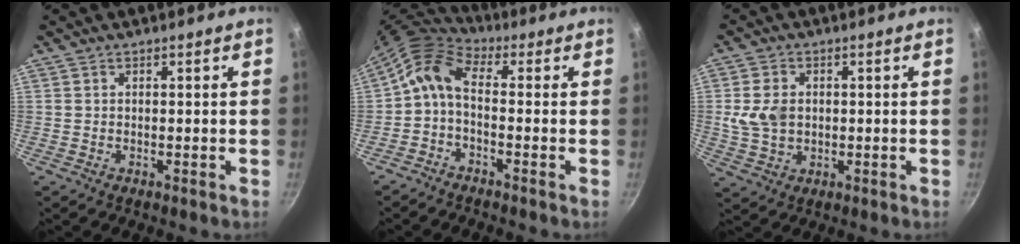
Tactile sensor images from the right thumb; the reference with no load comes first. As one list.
[{"total": 7.8, "force": [-0.5, 4.7, 6.2], "torque": [-0.133, 0.032, -0.026]}, {"total": 7.1, "force": [0.7, 5.5, 4.5], "torque": [-0.075, -0.003, 0.015]}]